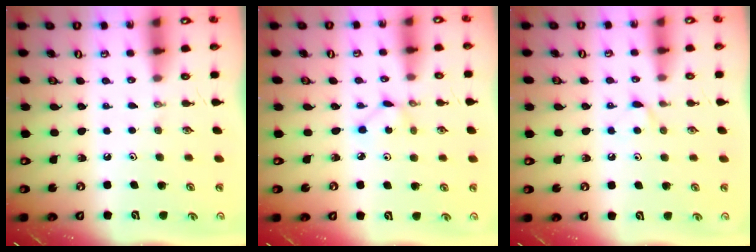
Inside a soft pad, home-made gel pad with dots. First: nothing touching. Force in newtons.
{"total": 1.7, "press": 1.7, "slide": 0.3}
{"total": 5.3, "press": 5.2, "slide": 0.7}